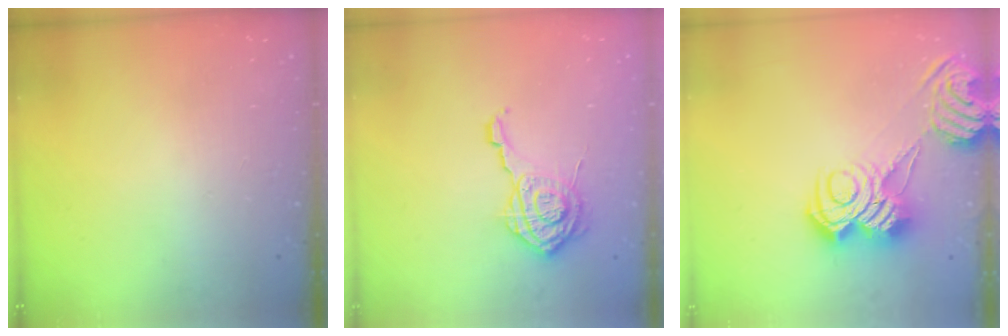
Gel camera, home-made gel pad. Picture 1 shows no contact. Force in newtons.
{"total": 11.7, "press": 11.6, "slide": 0.7}
{"total": 10.5, "press": 10.4, "slide": 0.9}